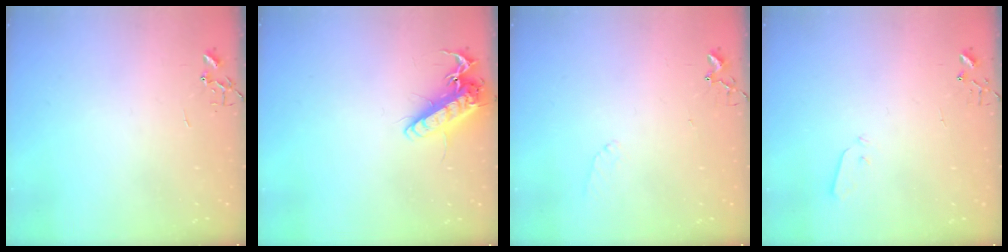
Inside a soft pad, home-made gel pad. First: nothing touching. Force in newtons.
{"total": 13.8, "press": 13.7, "slide": 1.9}
{"total": 5.0, "press": 4.9, "slide": 0.7}
{"total": 3.0, "press": 2.9, "slide": 0.7}